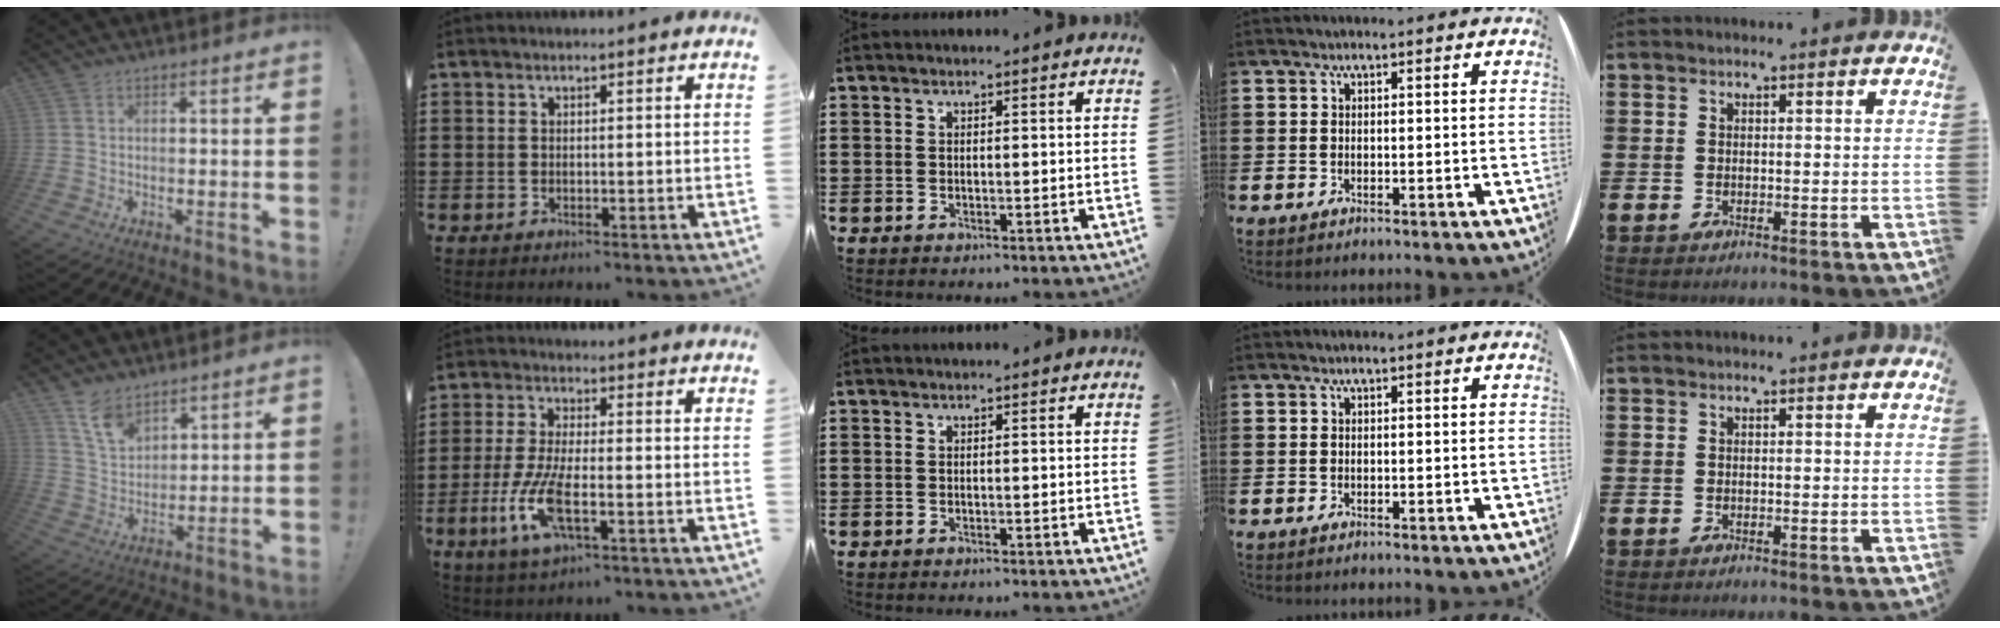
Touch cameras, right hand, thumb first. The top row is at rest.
{"thumb": {"total": 9.2, "force": [7.0, 4.7, 3.6], "torque": [-0.078, -0.040, 0.138]}, "index": {"total": 8.1, "force": [-3.1, 2.2, 7.2], "torque": [-0.172, -0.023, -0.060]}}